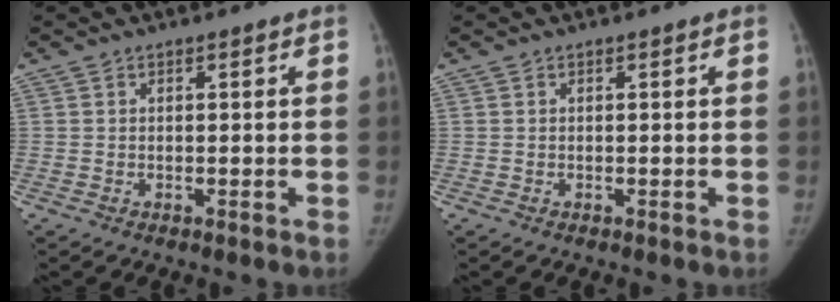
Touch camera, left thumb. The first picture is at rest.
{"total": 0.0}